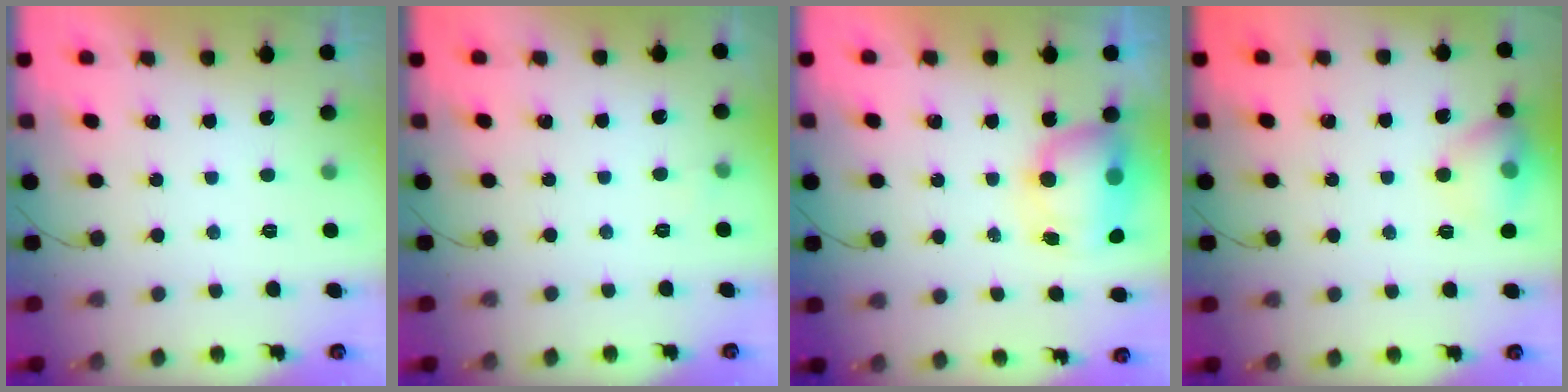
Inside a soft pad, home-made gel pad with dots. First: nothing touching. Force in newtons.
{"total": 2.3, "press": 2.1, "slide": 0.9}
{"total": 8.7, "press": 8.6, "slide": 1.6}
{"total": 10.0, "press": 9.8, "slide": 2.3}